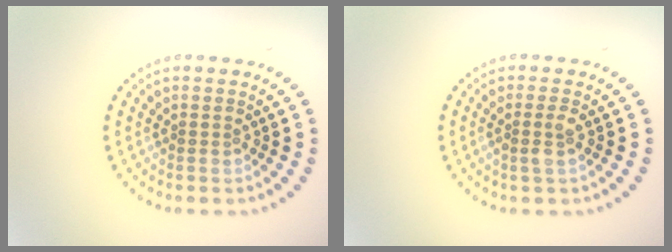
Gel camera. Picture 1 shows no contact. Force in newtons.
{"total": 1.3, "press": 1.2, "slide": 0.7}